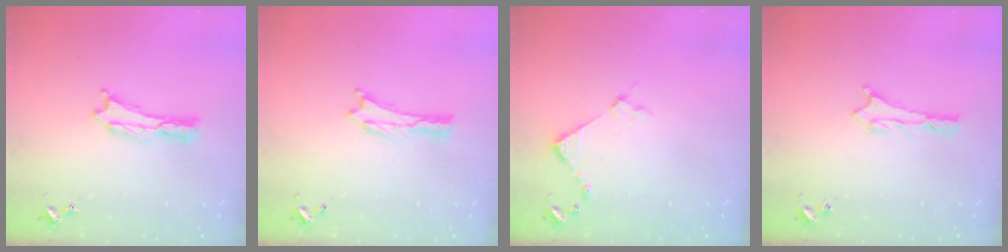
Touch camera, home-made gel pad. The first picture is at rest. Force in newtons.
{"total": 0.0}
{"total": 3.5, "press": 3.5, "slide": 0.3}
{"total": 0.9, "press": 0.8, "slide": 0.1}